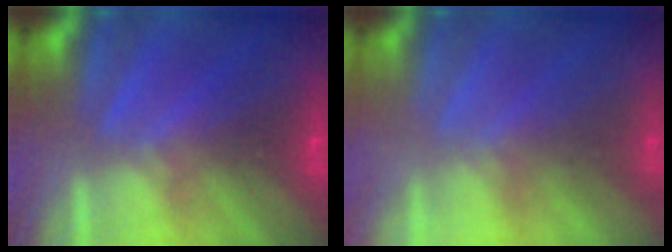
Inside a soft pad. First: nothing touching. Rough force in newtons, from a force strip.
{"total": 2.0}